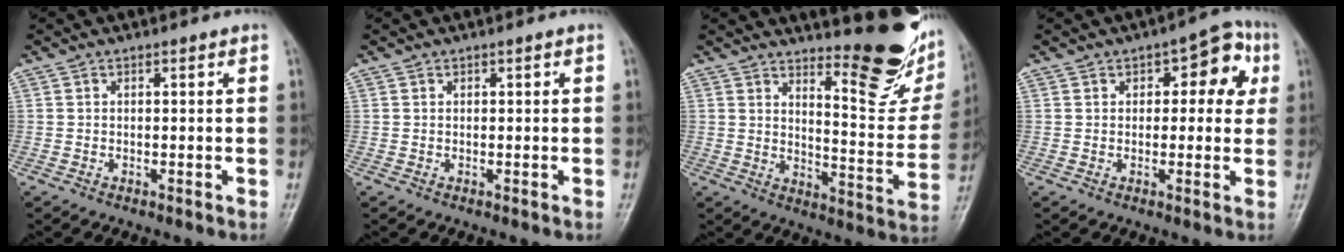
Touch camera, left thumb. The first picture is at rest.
{"total": 0.0}
{"total": 17.0, "force": [13.0, 4.4, 10.0], "torque": [-0.097, -0.121, 0.175]}
{"total": 9.8, "force": [3.0, 5.4, 7.7], "torque": [-0.047, 0.014, 0.028]}